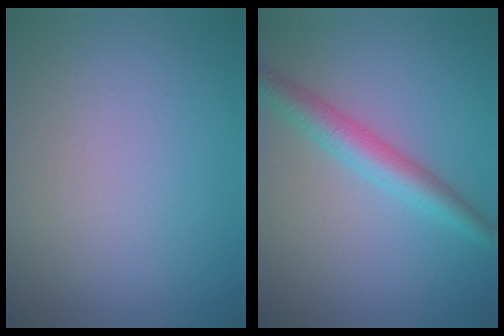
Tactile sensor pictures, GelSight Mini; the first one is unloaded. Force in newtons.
{"total": 3.7, "press": 3.7, "slide": 0.1}